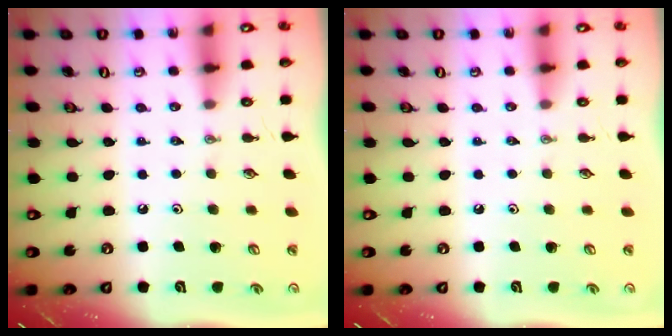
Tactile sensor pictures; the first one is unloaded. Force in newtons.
{"total": 0.0}